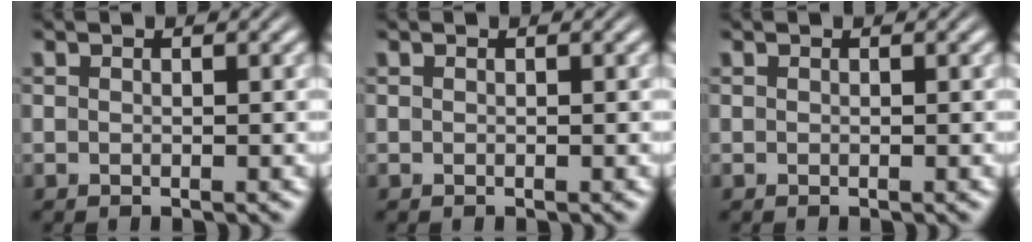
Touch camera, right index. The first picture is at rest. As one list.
[{"total": 0.0}, {"total": 0.0}]